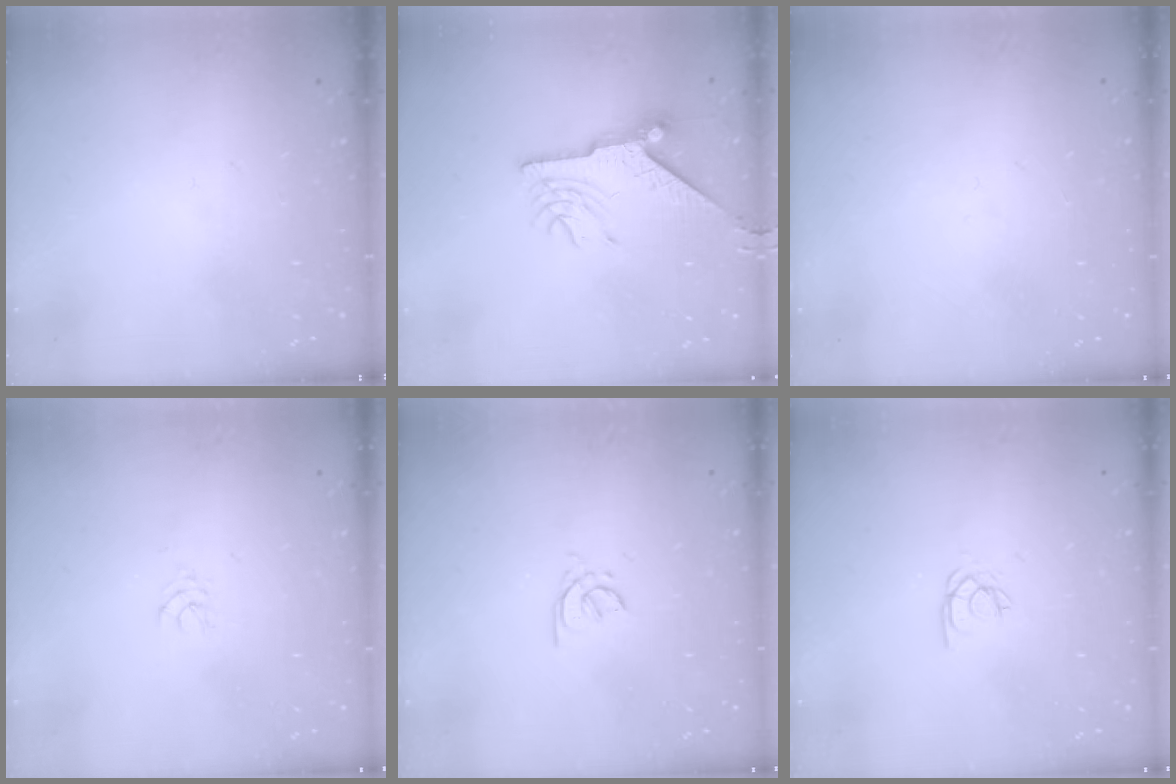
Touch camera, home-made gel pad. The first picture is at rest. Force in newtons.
{"total": 9.3, "press": 9.3, "slide": 0.4}
{"total": 0.0}
{"total": 2.5, "press": 2.4, "slide": 0.4}
{"total": 2.8, "press": 2.7, "slide": 0.8}
{"total": 2.5, "press": 2.5, "slide": 0.1}